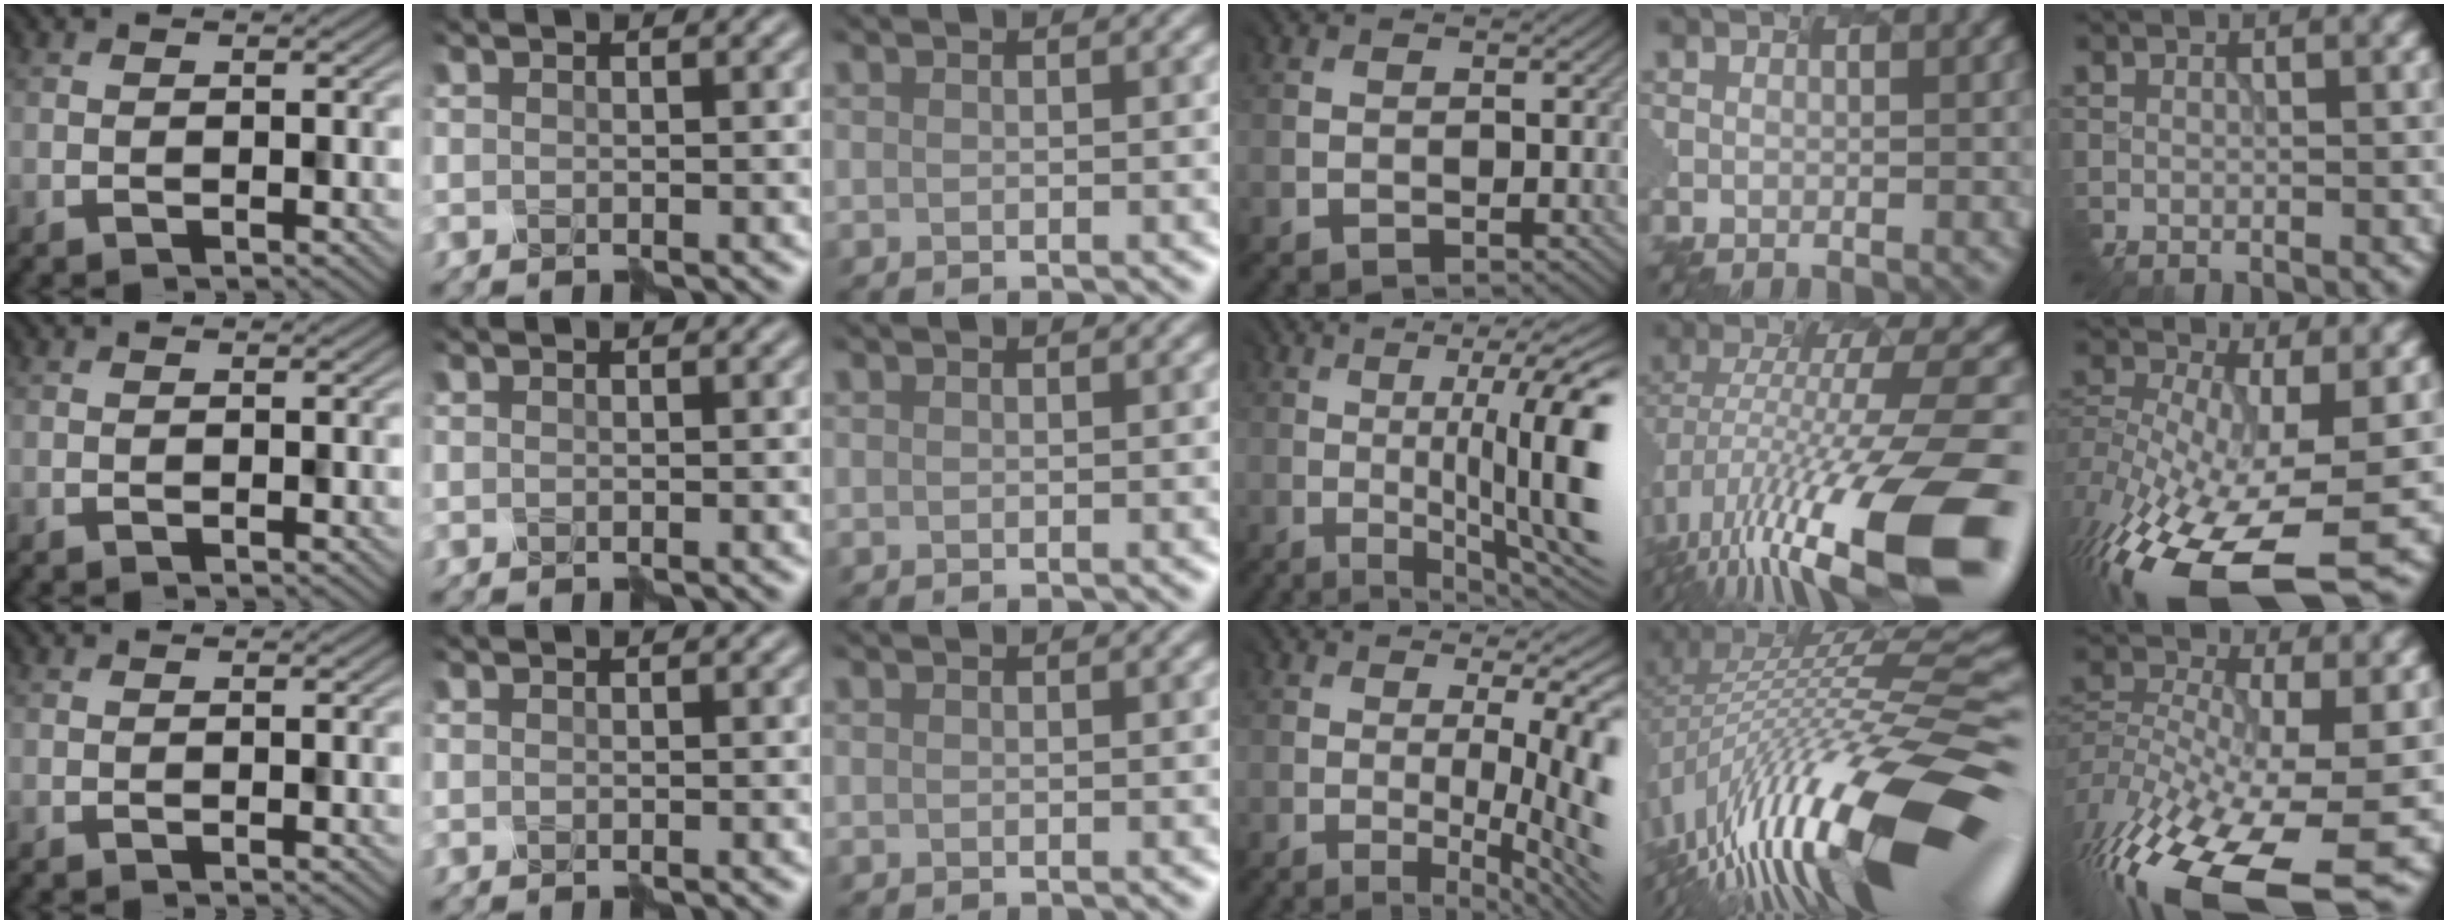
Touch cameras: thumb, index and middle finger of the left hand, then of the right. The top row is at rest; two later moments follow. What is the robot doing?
{"motion": "shake", "object": "plastic piggy bank"}